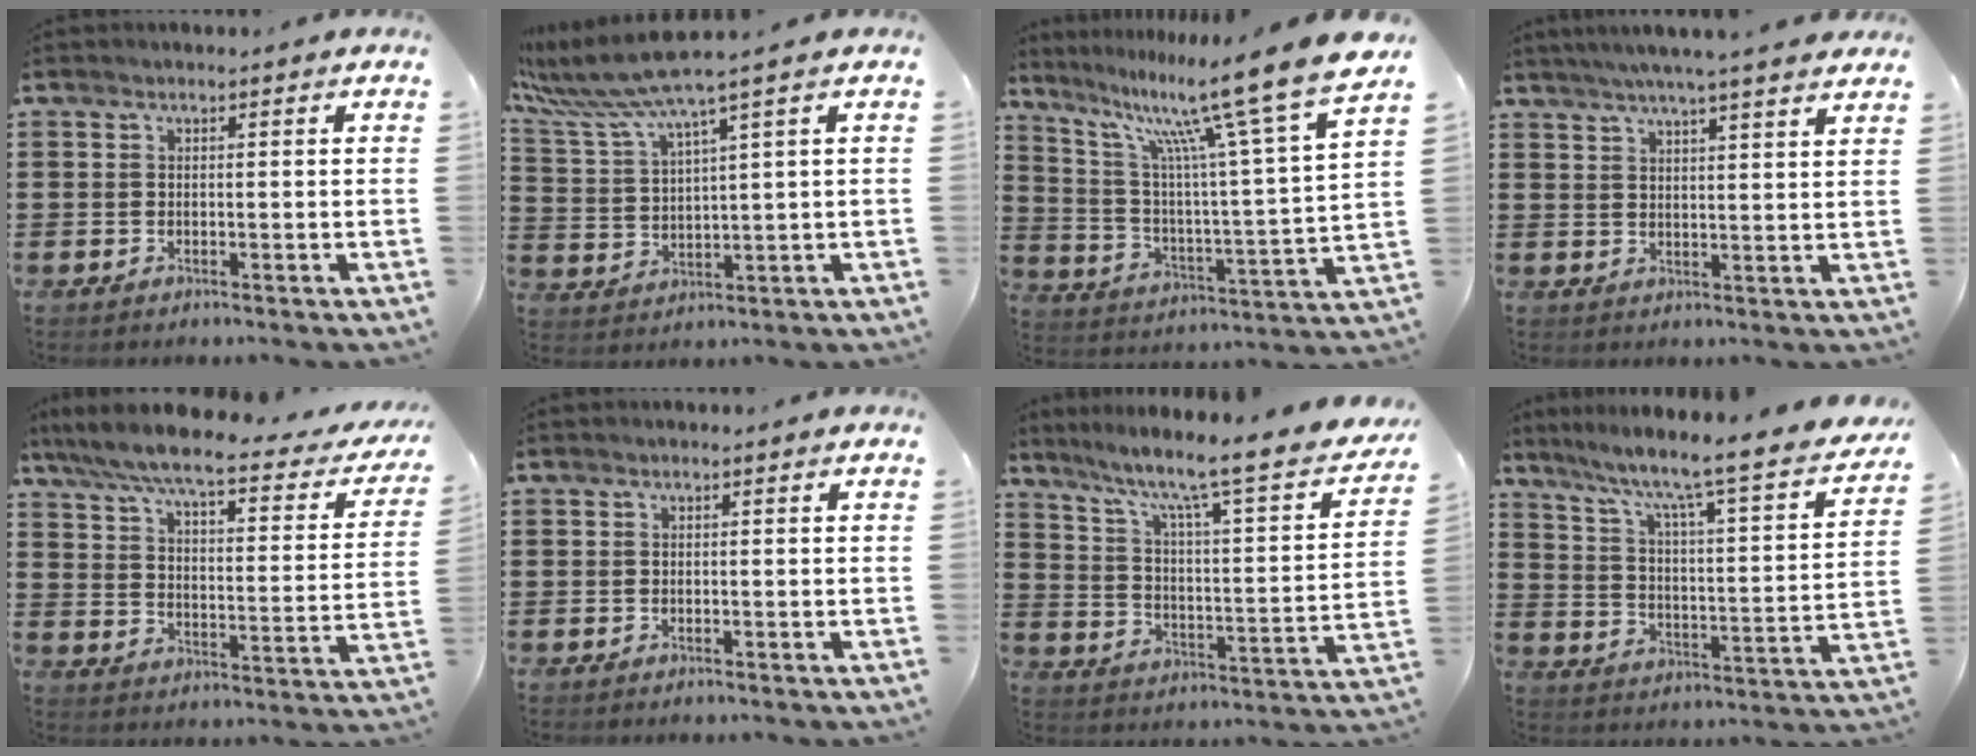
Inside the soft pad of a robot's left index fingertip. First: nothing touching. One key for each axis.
{"total": 7.3, "fx": 5.5, "fy": -0.3, "fz": 4.8, "tx": -0.128, "ty": -0.034, "tz": 0.091}
{"total": 14.7, "fx": 11.2, "fy": 0.2, "fz": 9.5, "tx": -0.198, "ty": -0.077, "tz": 0.172}
{"total": 4.7, "fx": 4.1, "fy": -0.6, "fz": 2.1, "tx": -0.054, "ty": -0.011, "tz": 0.072}
{"total": 7.1, "fx": 6.0, "fy": 0.4, "fz": 3.8, "tx": -0.100, "ty": -0.037, "tz": 0.097}
{"total": 0.0}
{"total": 7.3, "fx": 5.8, "fy": 0.0, "fz": 4.3, "tx": -0.102, "ty": -0.059, "tz": 0.082}
{"total": 5.9, "fx": 4.9, "fy": -0.6, "fz": 3.3, "tx": -0.087, "ty": -0.055, "tz": 0.066}